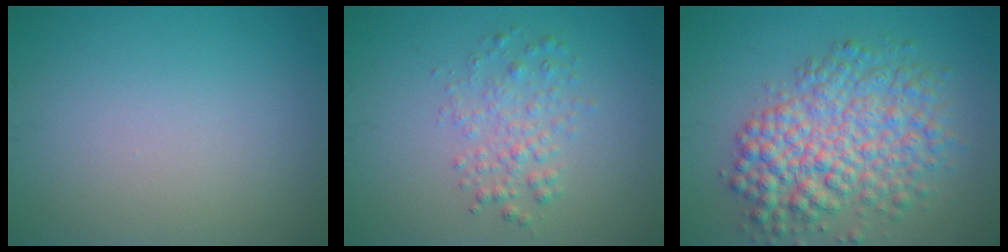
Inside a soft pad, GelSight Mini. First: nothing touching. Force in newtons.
{"total": 2.5, "press": 2.5, "slide": 0.0}
{"total": 7.6, "press": 7.6, "slide": 0.2}